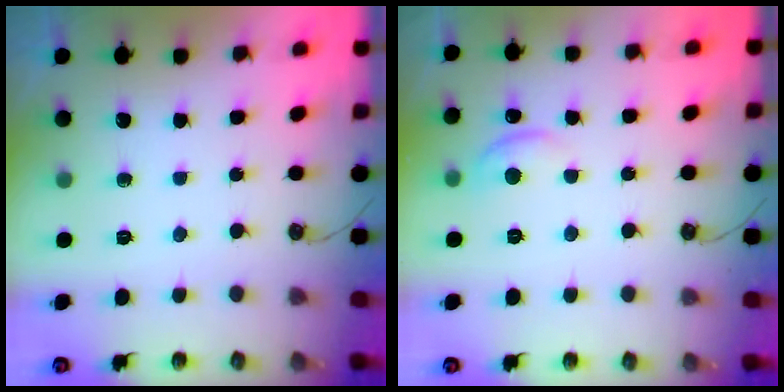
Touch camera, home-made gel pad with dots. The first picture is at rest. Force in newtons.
{"total": 3.1, "press": 3.0, "slide": 0.8}